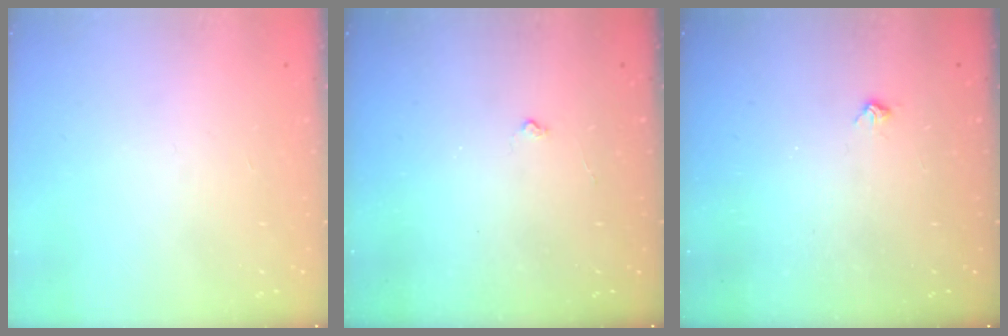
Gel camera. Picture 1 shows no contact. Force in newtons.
{"total": 3.0, "press": 3.0, "slide": 0.3}
{"total": 3.4, "press": 3.3, "slide": 0.7}